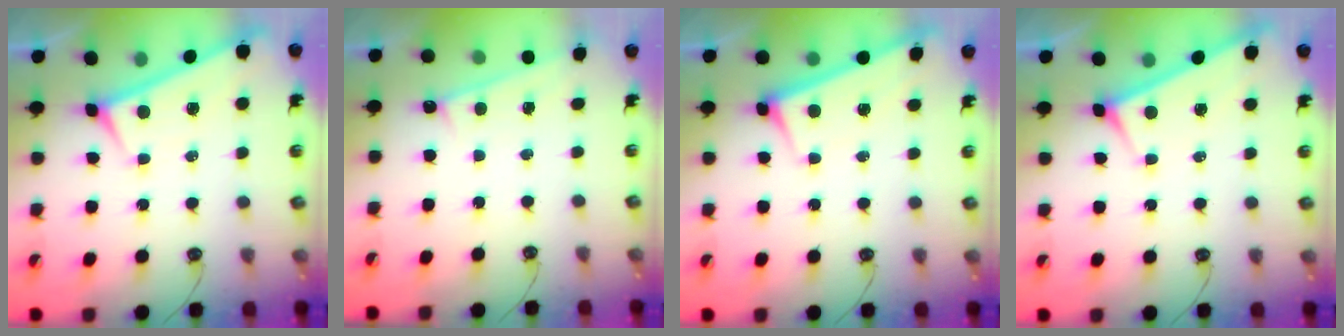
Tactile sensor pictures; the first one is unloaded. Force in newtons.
{"total": 0.8, "press": 0.7, "slide": 0.4}
{"total": 2.9, "press": 2.9, "slide": 0.1}
{"total": 3.9, "press": 3.9, "slide": 0.3}